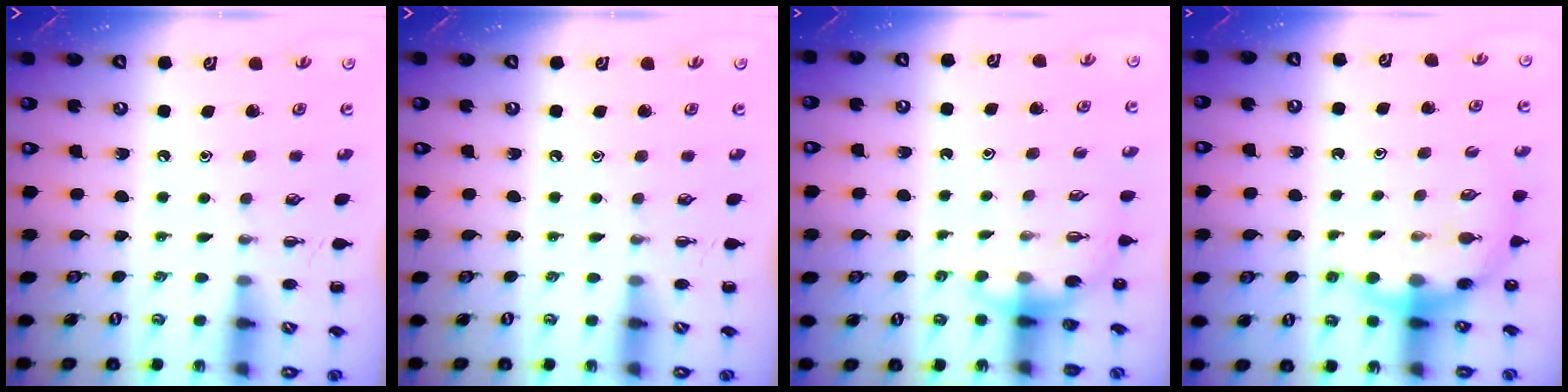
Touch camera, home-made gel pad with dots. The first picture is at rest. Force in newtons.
{"total": 0.0}
{"total": 4.2, "press": 4.1, "slide": 0.8}
{"total": 6.7, "press": 6.6, "slide": 1.2}